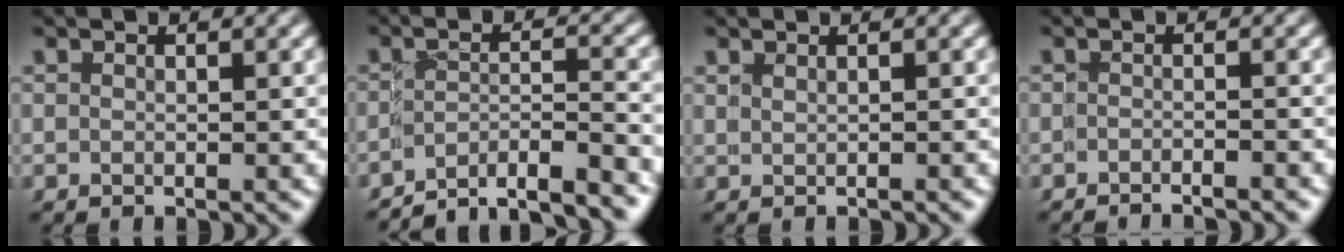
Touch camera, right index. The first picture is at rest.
{"total": 8.1, "force": [-7.6, 1.6, 2.3], "torque": [-0.016, -0.013, -0.122]}
{"total": 0.6, "force": [0.4, -0.4, 0.2], "torque": [-0.004, 0.003, 0.012]}
{"total": 2.2, "force": [-2.1, 0.4, 0.3], "torque": [-0.003, 0.004, -0.042]}